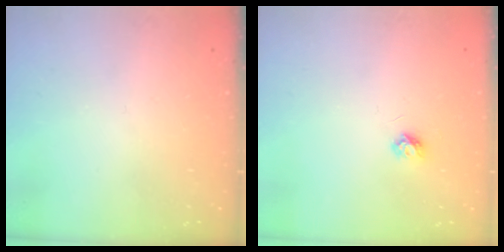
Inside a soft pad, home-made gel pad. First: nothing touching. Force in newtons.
{"total": 3.9, "press": 3.8, "slide": 0.5}